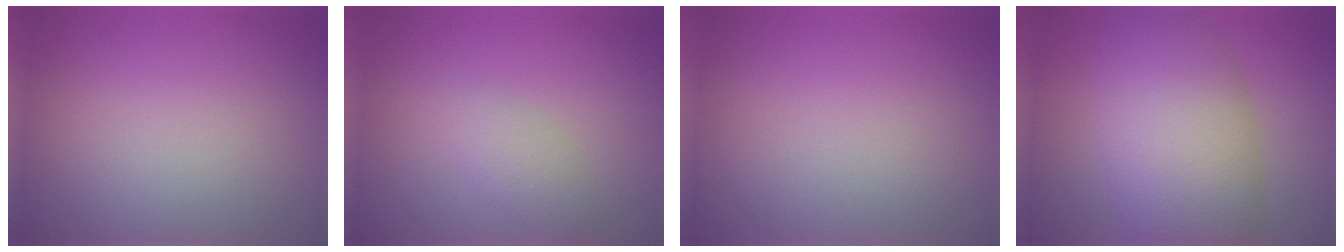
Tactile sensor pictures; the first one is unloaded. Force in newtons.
{"total": 2.0, "press": 2.0, "slide": 0.1}
{"total": 0.0}
{"total": 10.1, "press": 10.1, "slide": 0.3}